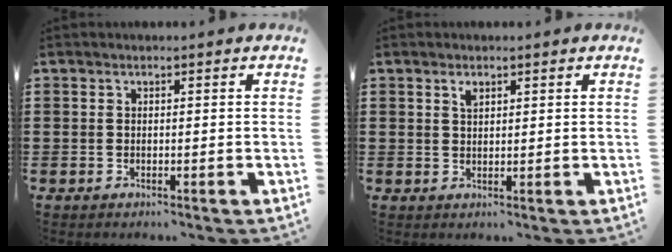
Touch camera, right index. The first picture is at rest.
{"total": 1.5, "force": [0.9, 0.7, 0.9], "torque": [-0.021, 0.004, 0.016]}